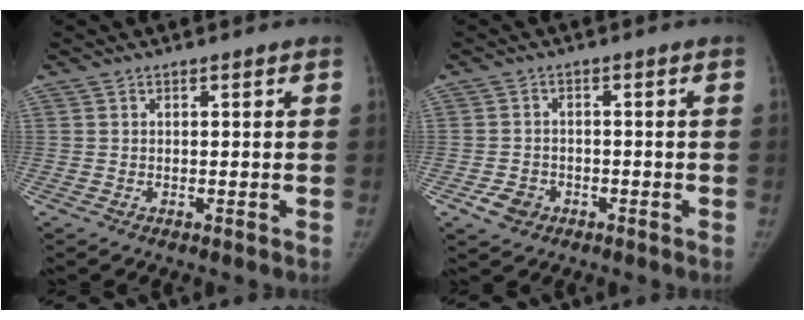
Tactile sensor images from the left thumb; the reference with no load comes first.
{"total": 3.9, "force": [-2.0, 3.0, 1.4], "torque": [-0.019, 0.014, -0.029]}